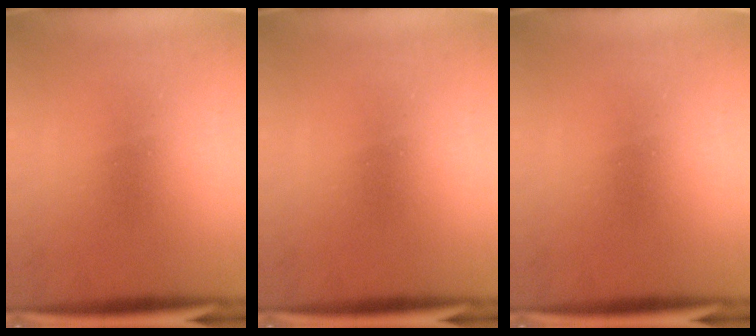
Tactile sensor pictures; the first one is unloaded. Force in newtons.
{"total": 0.0}
{"total": 0.0}